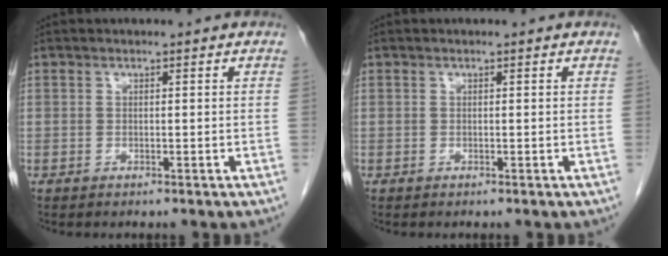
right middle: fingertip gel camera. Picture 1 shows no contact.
{"total": 0.0}